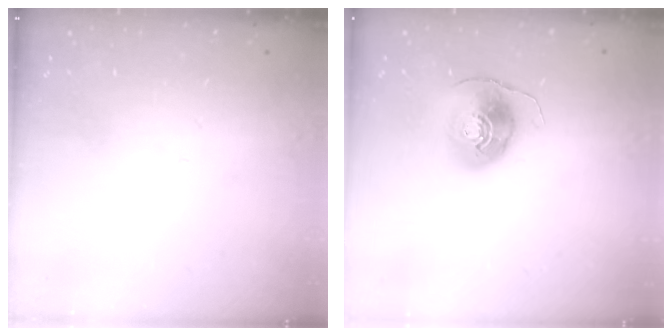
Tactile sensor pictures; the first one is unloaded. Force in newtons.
{"total": 8.8, "press": 8.7, "slide": 1.0}